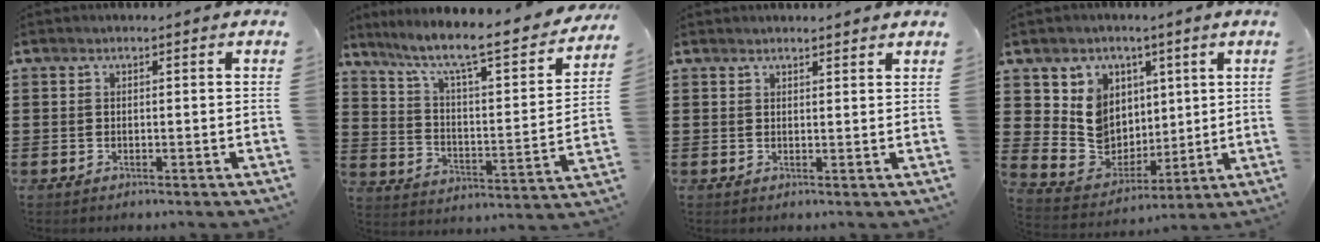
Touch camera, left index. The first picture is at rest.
{"total": 7.6, "force": [5.9, 0.7, 4.8], "torque": [-0.109, -0.049, 0.088]}
{"total": 1.4, "force": [1.4, 0.1, 0.0], "torque": [-0.004, 0.001, 0.026]}
{"total": 9.6, "force": [2.7, 8.9, 2.5], "torque": [-0.082, -0.022, 0.060]}